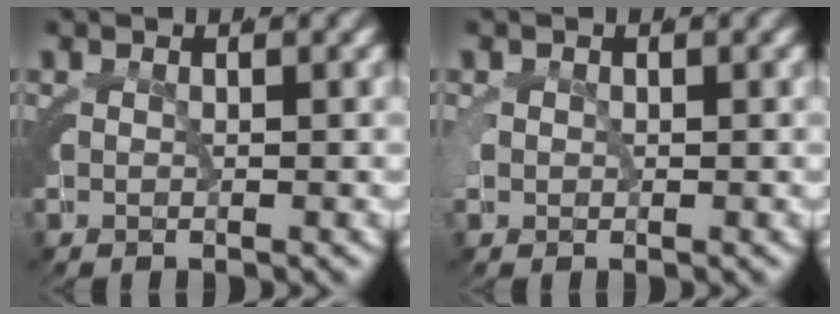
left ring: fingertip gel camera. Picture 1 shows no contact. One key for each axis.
{"total": 1.0, "fx": 0.0, "fy": 0.9, "fz": 0.4, "tx": -0.018, "ty": -0.001, "tz": 0.000}